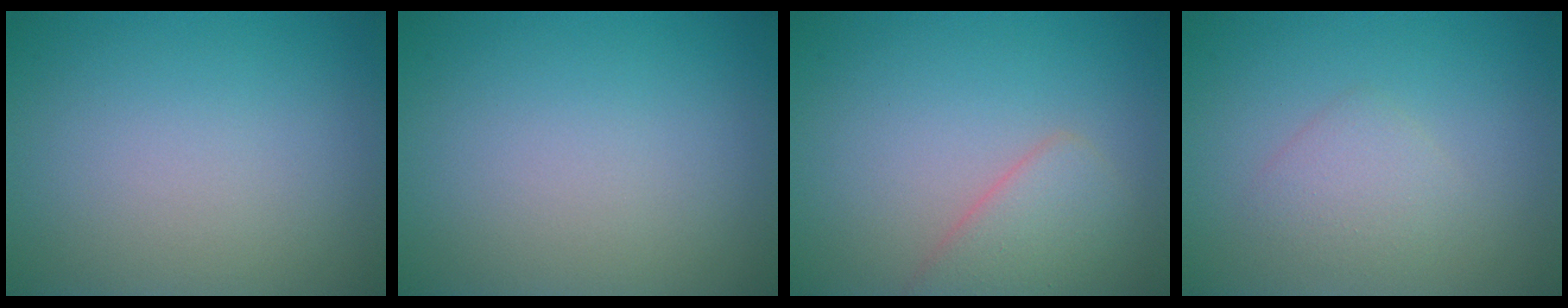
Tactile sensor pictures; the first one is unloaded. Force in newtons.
{"total": 0.0}
{"total": 2.9, "press": 2.9, "slide": 0.1}
{"total": 1.9, "press": 1.9, "slide": 0.1}